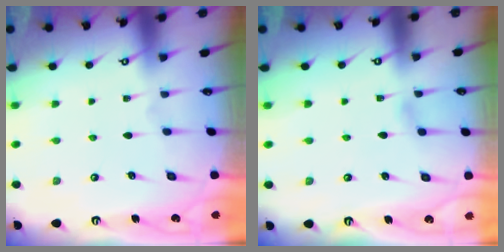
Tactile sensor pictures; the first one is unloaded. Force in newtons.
{"total": 3.2, "press": 3.2, "slide": 0.4}